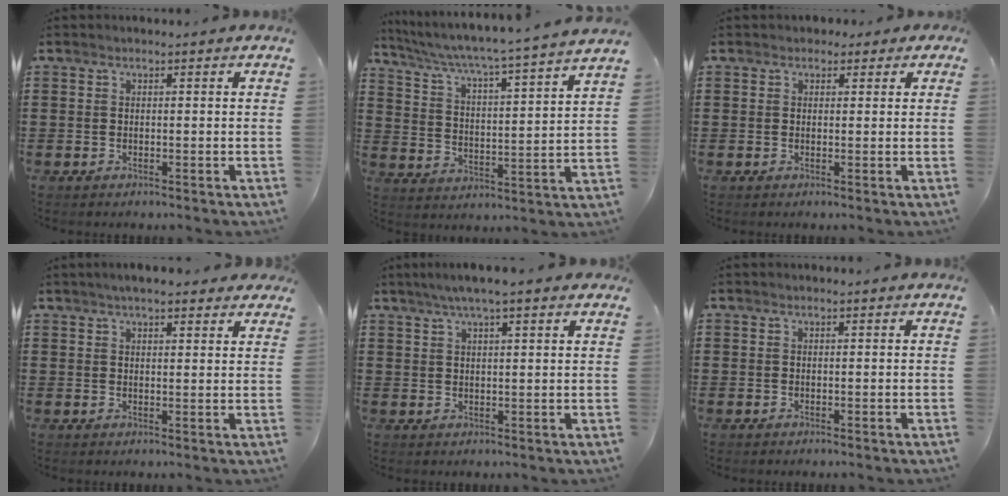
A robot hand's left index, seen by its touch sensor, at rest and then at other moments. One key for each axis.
{"total": 4.3, "fx": 3.7, "fy": -0.8, "fz": 2.0, "tx": -0.060, "ty": -0.042, "tz": 0.050}
{"total": 1.4, "fx": 0.7, "fy": 1.2, "fz": 0.4, "tx": -0.004, "ty": 0.006, "tz": 0.009}
{"total": 3.7, "fx": 3.2, "fy": 0.8, "fz": 1.8, "tx": -0.043, "ty": 0.004, "tz": 0.057}
{"total": 4.3, "fx": 3.1, "fy": 0.3, "fz": 3.0, "tx": -0.065, "ty": 0.000, "tz": 0.054}
{"total": 0.0}